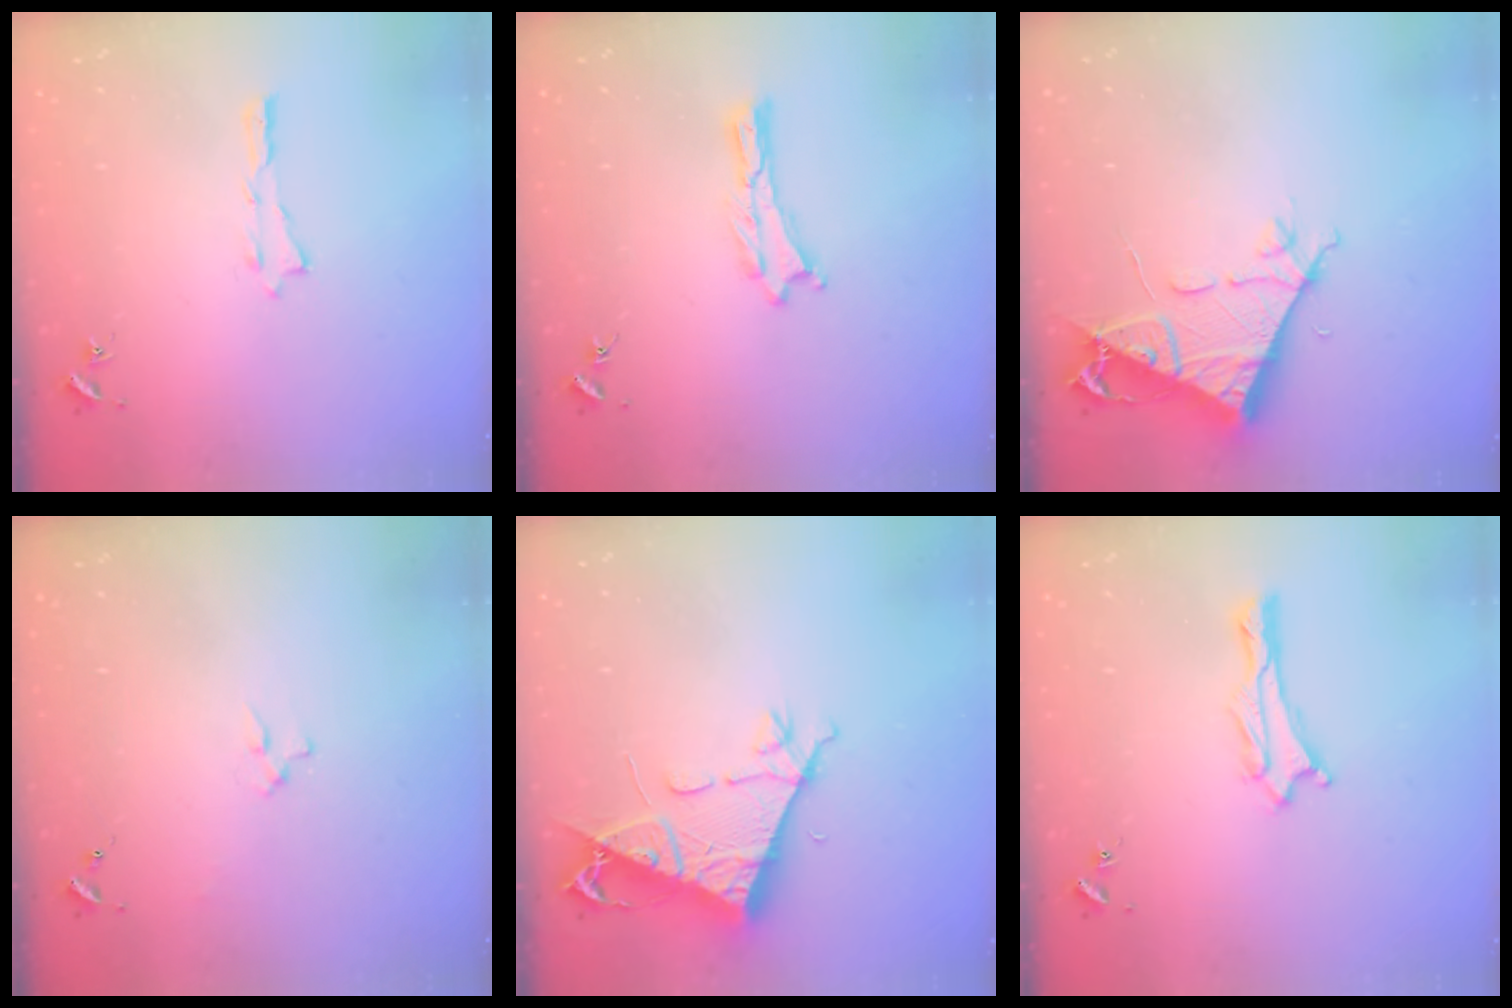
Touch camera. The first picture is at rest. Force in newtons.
{"total": 0.0}
{"total": 7.1, "press": 7.0, "slide": 0.8}
{"total": 2.3, "press": 2.3, "slide": 0.3}
{"total": 8.6, "press": 8.5, "slide": 1.2}
{"total": 1.9, "press": 1.9, "slide": 0.1}